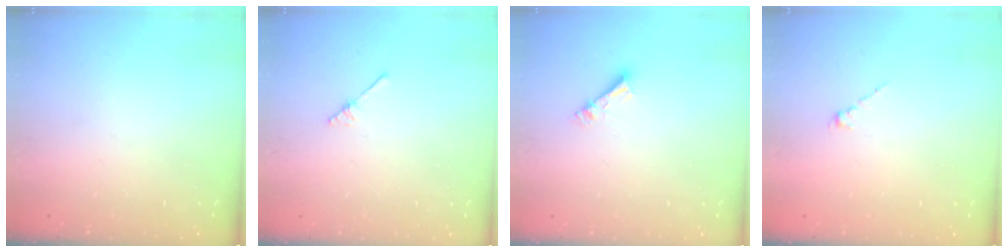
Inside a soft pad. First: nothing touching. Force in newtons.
{"total": 2.0, "press": 2.0, "slide": 0.2}
{"total": 4.6, "press": 4.6, "slide": 0.3}
{"total": 0.0}